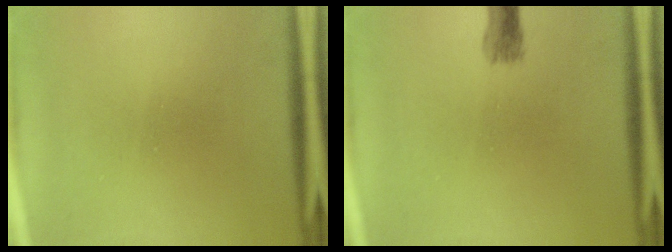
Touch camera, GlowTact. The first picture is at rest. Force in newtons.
{"total": 1.8}